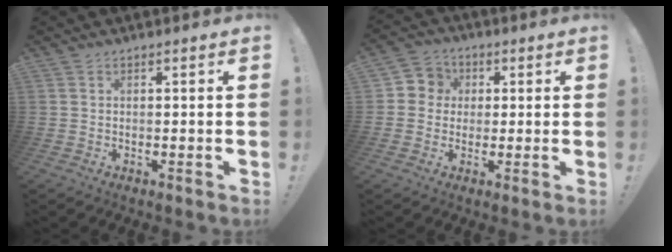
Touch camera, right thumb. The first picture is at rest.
{"total": 6.0, "force": [-0.1, 5.9, 1.3], "torque": [-0.022, 0.012, 0.002]}